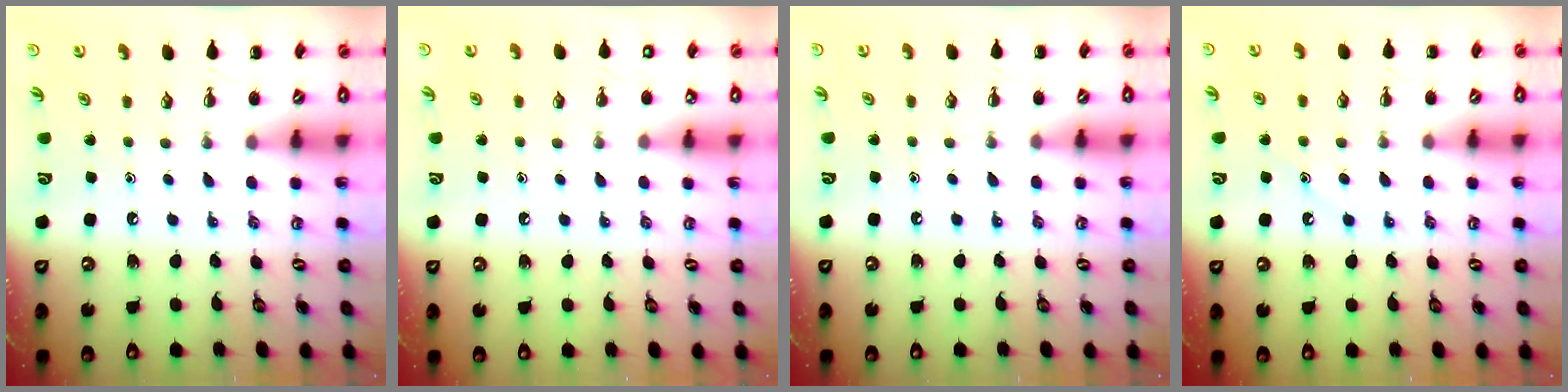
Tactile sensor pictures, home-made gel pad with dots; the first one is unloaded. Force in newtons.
{"total": 1.3, "press": 1.3, "slide": 0.1}
{"total": 4.6, "press": 4.3, "slide": 1.8}
{"total": 8.4, "press": 8.3, "slide": 1.2}